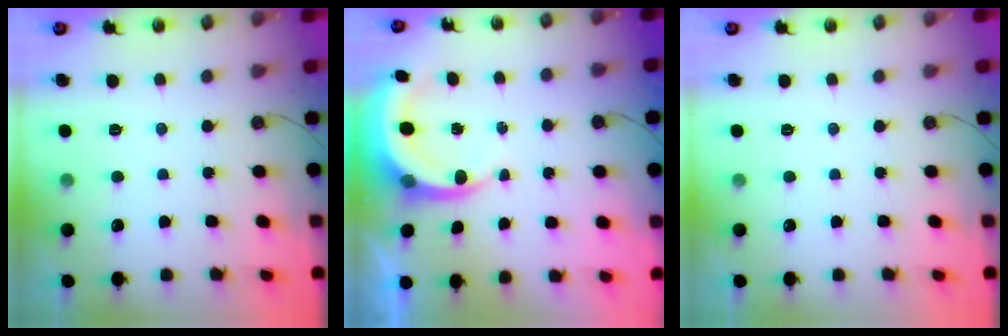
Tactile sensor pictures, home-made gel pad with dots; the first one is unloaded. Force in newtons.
{"total": 4.6, "press": 4.6, "slide": 0.1}
{"total": 0.0}